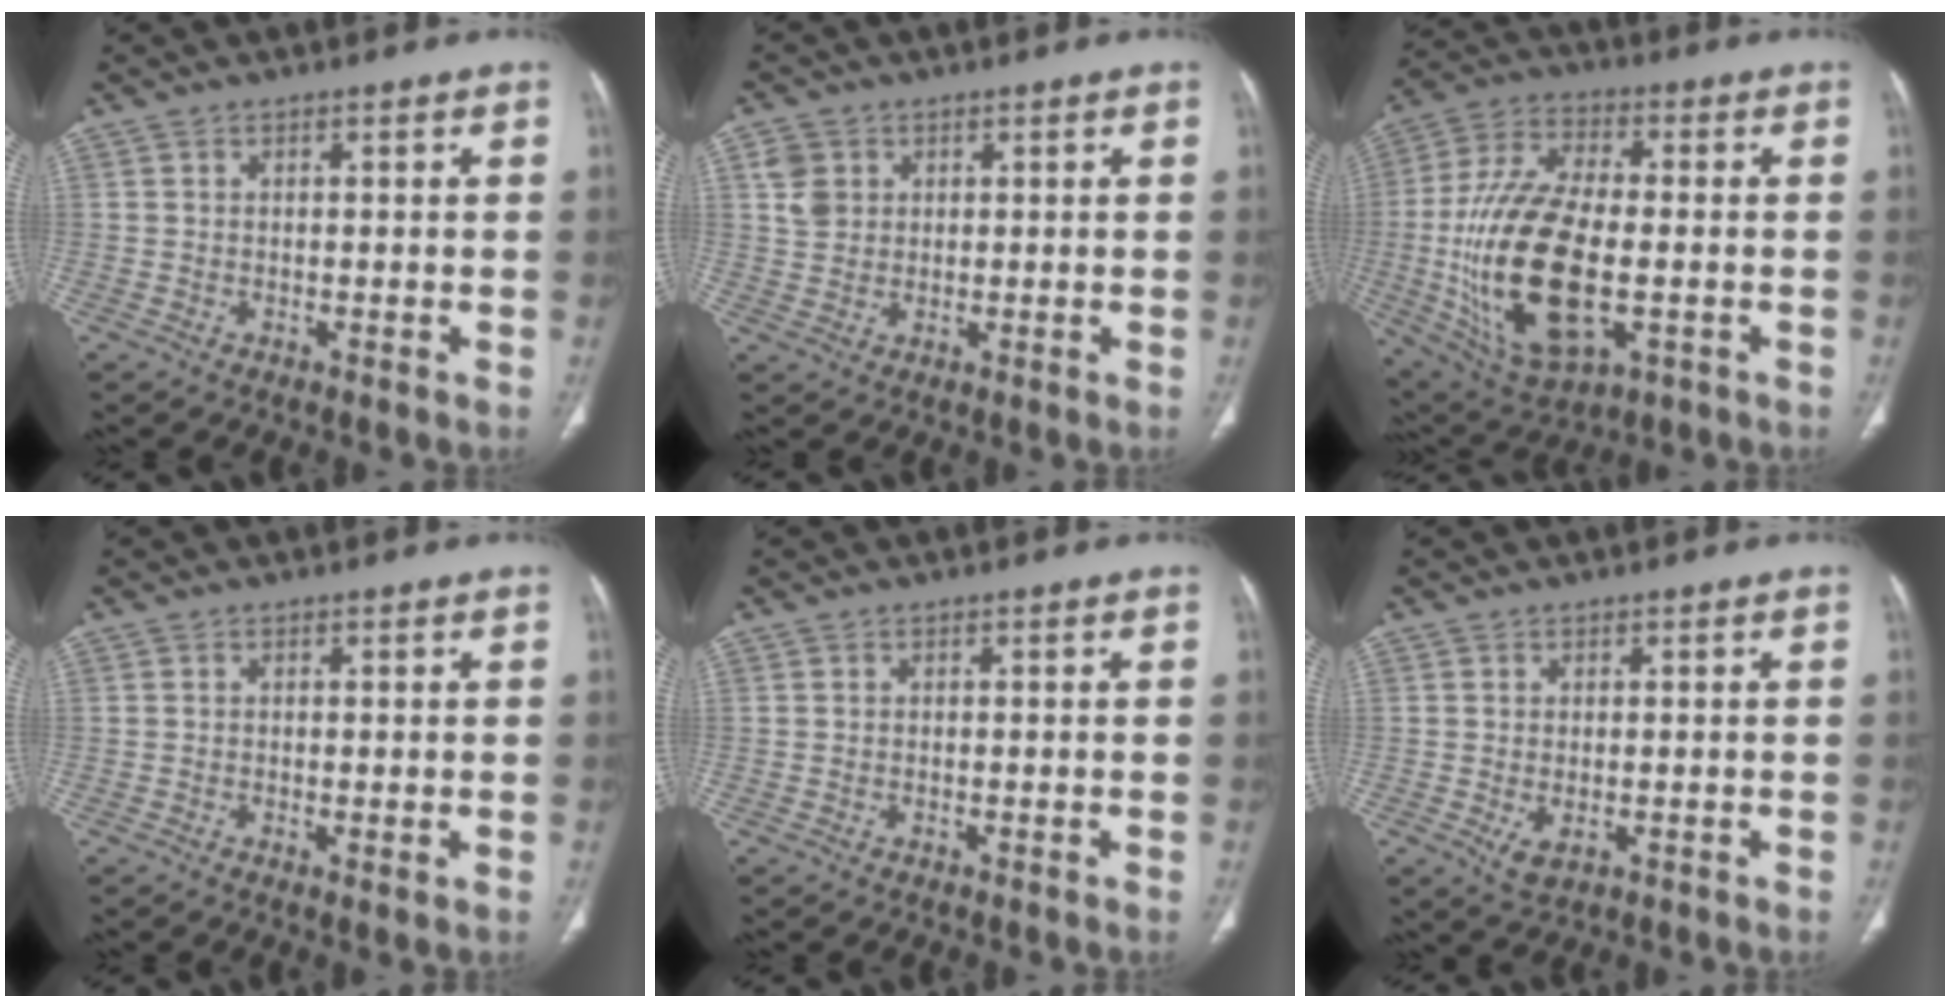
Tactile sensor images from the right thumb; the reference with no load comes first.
{"total": 4.5, "force": [1.6, 3.7, 1.8], "torque": [-0.021, -0.003, 0.035]}
{"total": 23.3, "force": [-3.4, 11.4, 20.0], "torque": [-0.402, 0.002, -0.045]}
{"total": 1.1, "force": [-0.1, 0.2, 1.0], "torque": [-0.024, -0.007, -0.002]}
{"total": 0.0}
{"total": 2.9, "force": [-0.7, 1.6, 2.3], "torque": [-0.041, -0.007, -0.001]}